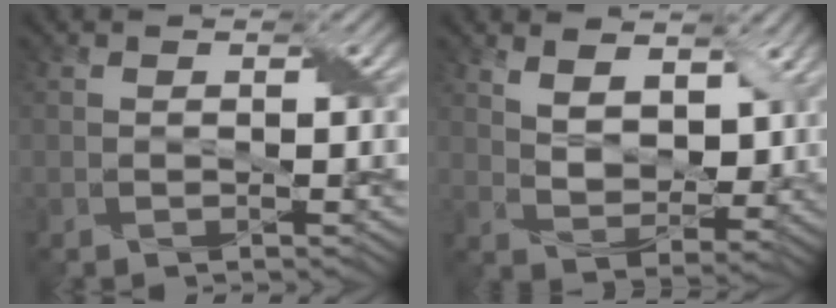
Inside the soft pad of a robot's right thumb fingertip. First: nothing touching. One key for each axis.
{"total": 7.2, "fx": 4.2, "fy": 3.8, "fz": 4.5, "tx": -0.097, "ty": -0.010, "tz": 0.075}